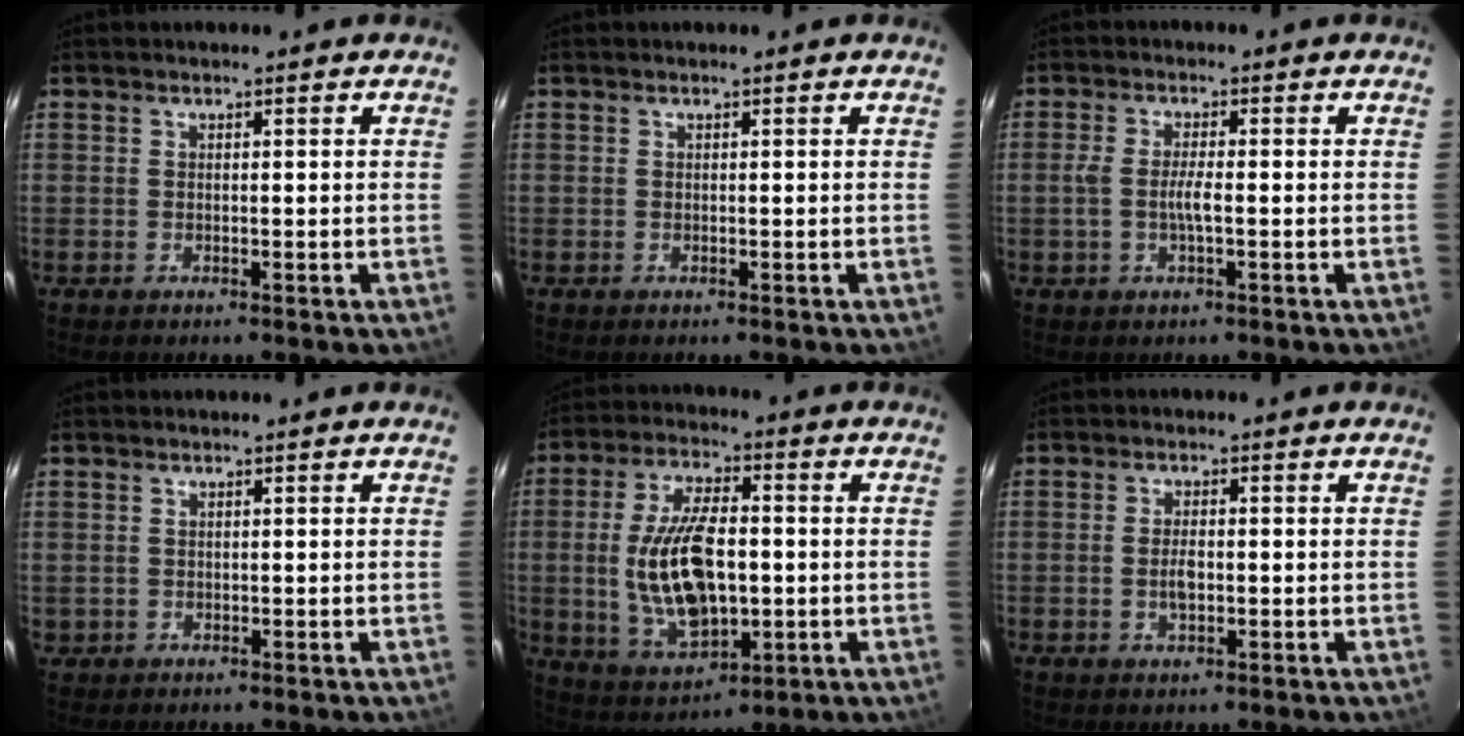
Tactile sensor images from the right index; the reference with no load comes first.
{"total": 0.0}
{"total": 3.5, "force": [-0.8, 0.4, 3.4], "torque": [-0.066, 0.003, -0.014]}
{"total": 1.1, "force": [0.1, 1.1, 0.0], "torque": [0.003, 0.002, 0.003]}
{"total": 16.0, "force": [-1.0, 7.7, 14.0], "torque": [-0.277, -0.003, -0.002]}
{"total": 3.1, "force": [-0.5, 1.4, 2.7], "torque": [-0.049, 0.002, -0.007]}